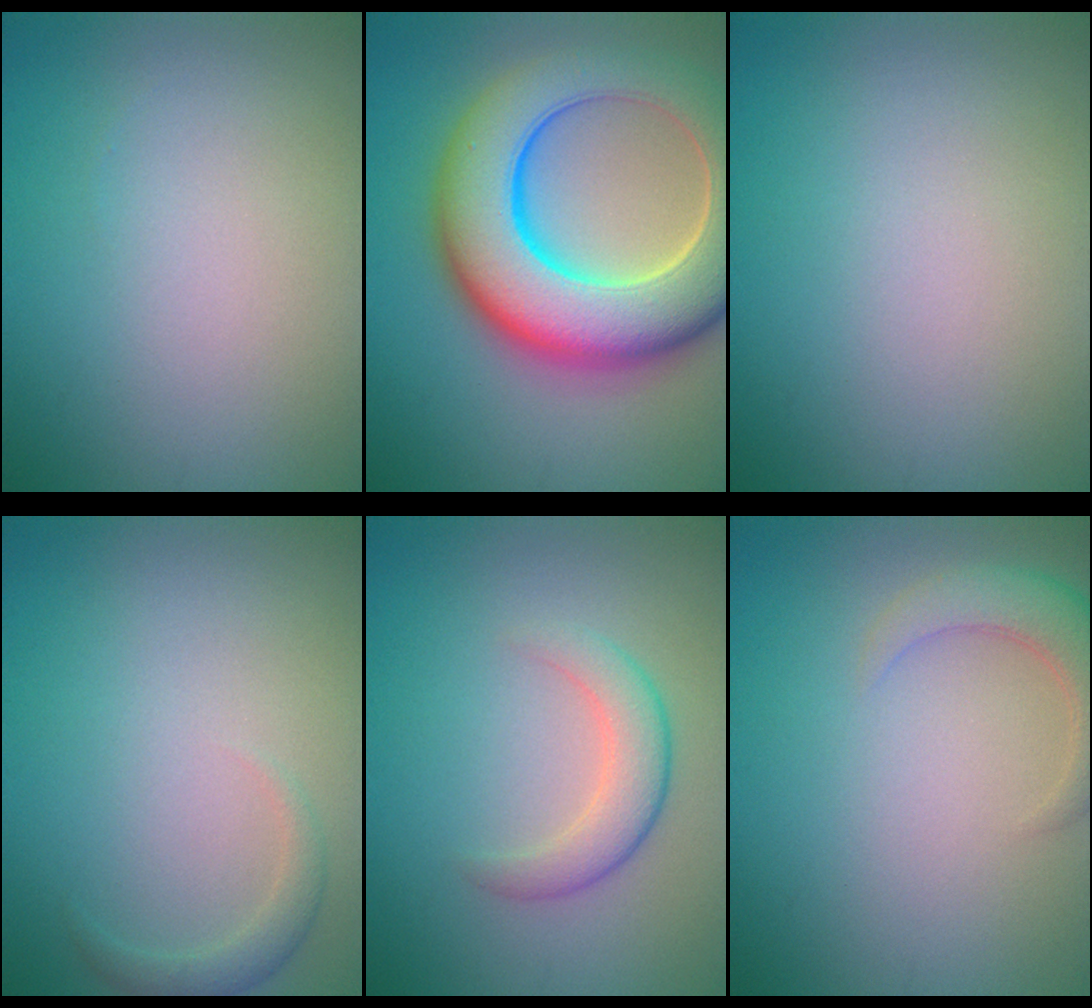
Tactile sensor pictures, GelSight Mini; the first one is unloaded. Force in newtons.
{"total": 13.0, "press": 12.9, "slide": 0.3}
{"total": 0.0}
{"total": 1.4, "press": 1.4, "slide": 0.1}
{"total": 3.0, "press": 3.0, "slide": 0.1}
{"total": 3.5, "press": 3.5, "slide": 0.4}